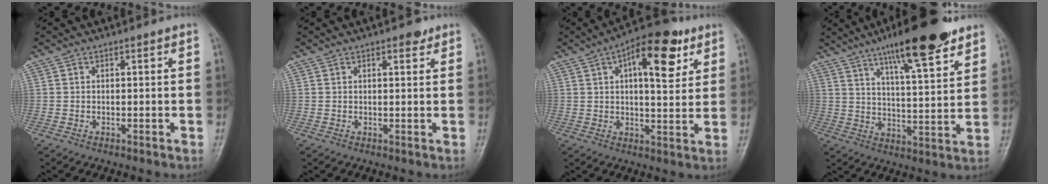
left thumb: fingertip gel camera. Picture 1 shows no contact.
{"total": 2.1, "force": [1.3, 0.9, 1.5], "torque": [-0.017, -0.004, 0.017]}
{"total": 14.3, "force": [6.2, 6.1, 11.4], "torque": [-0.135, -0.006, 0.084]}
{"total": 16.4, "force": [11.0, 3.6, 11.7], "torque": [-0.162, -0.049, 0.175]}